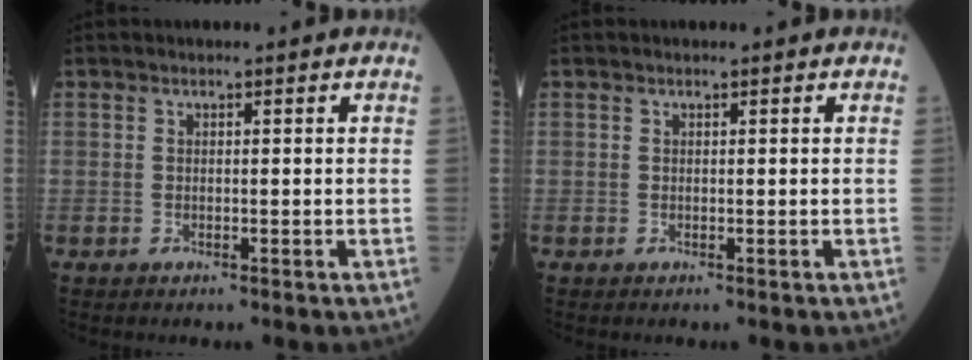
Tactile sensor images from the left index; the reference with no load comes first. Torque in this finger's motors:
{"motor_torque": [0.00, 0.00, 0.00, 0.00]}